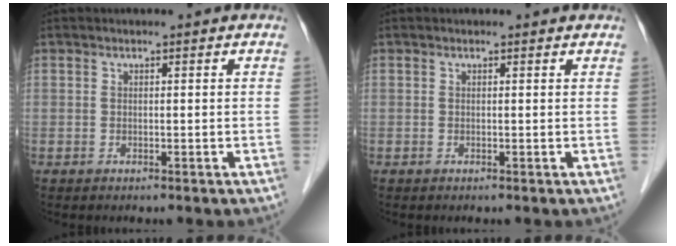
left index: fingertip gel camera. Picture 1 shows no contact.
{"total": 0.6, "force": [0.5, 0.3, 0.1], "torque": [-0.009, 0.002, 0.002]}